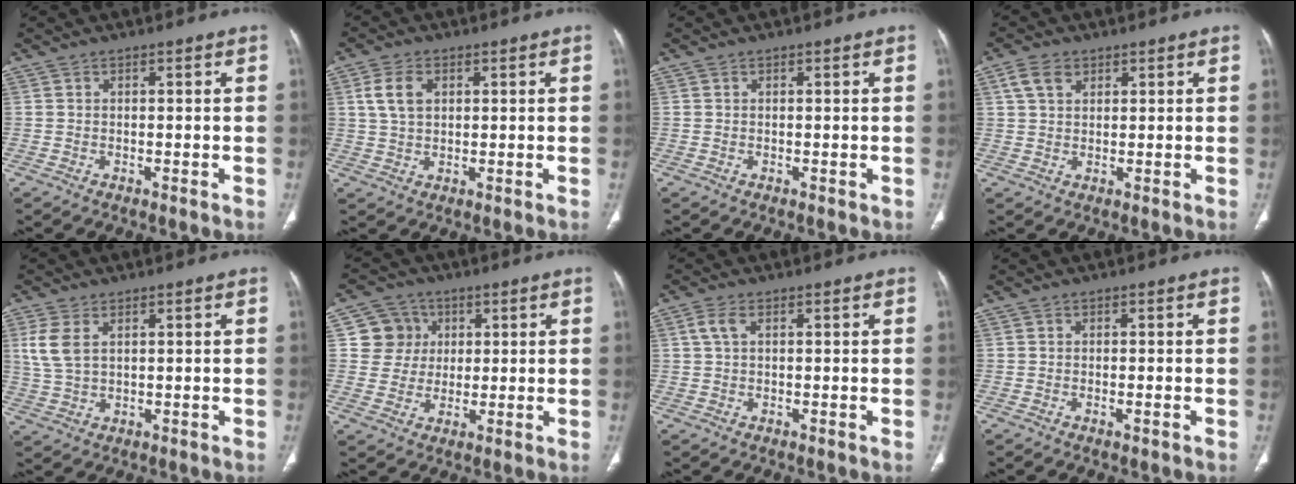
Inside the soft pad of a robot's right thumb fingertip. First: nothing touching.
{"total": 5.5, "force": [1.7, 3.5, 3.9], "torque": [-0.075, 0.001, 0.034]}
{"total": 0.0}
{"total": 4.4, "force": [2.2, 2.9, 2.5], "torque": [-0.042, 0.000, 0.046]}
{"total": 5.8, "force": [2.0, 3.3, 4.4], "torque": [-0.106, 0.000, 0.046]}
{"total": 7.3, "force": [1.9, 6.9, 1.3], "torque": [0.014, 0.002, 0.030]}
{"total": 2.6, "force": [0.8, 1.4, 2.1], "torque": [-0.054, 0.011, 0.016]}
{"total": 0.9, "force": [-0.4, 0.2, 0.8], "torque": [-0.012, -0.002, -0.006]}